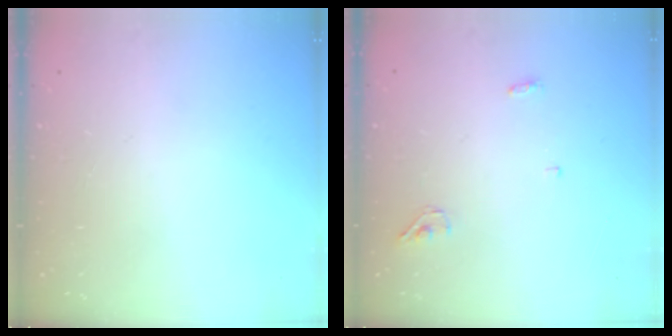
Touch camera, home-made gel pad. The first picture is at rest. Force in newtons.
{"total": 3.4, "press": 3.3, "slide": 1.0}